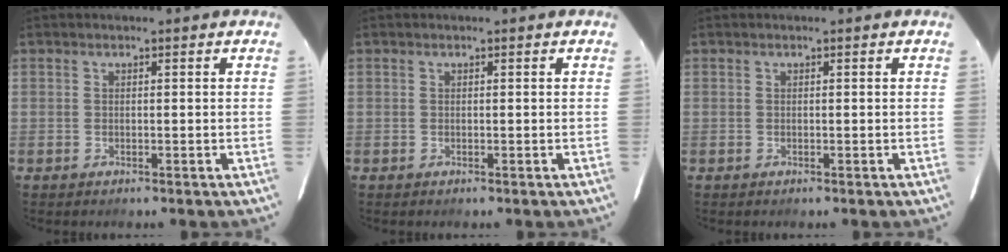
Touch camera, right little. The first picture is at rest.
{"total": 0.0}
{"total": 0.0}